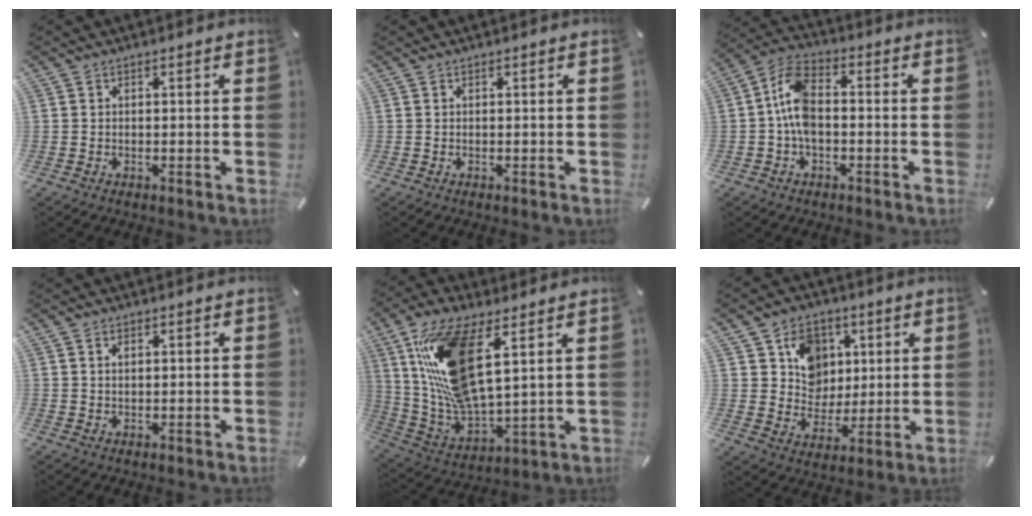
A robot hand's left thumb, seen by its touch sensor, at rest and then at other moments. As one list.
[{"total": 0.0}, {"total": 8.8, "force": [-1.3, 5.1, 7.0], "torque": [-0.152, 0.011, -0.024]}, {"total": 1.4, "force": [0.5, 0.9, 1.0], "torque": [-0.021, 0.004, 0.009]}, {"total": 19.5, "force": [8.2, 8.2, 15.7], "torque": [-0.341, -0.018, 0.143]}, {"total": 11.2, "force": [3.5, 10.0, 3.5], "torque": [-0.057, -0.010, 0.070]}]